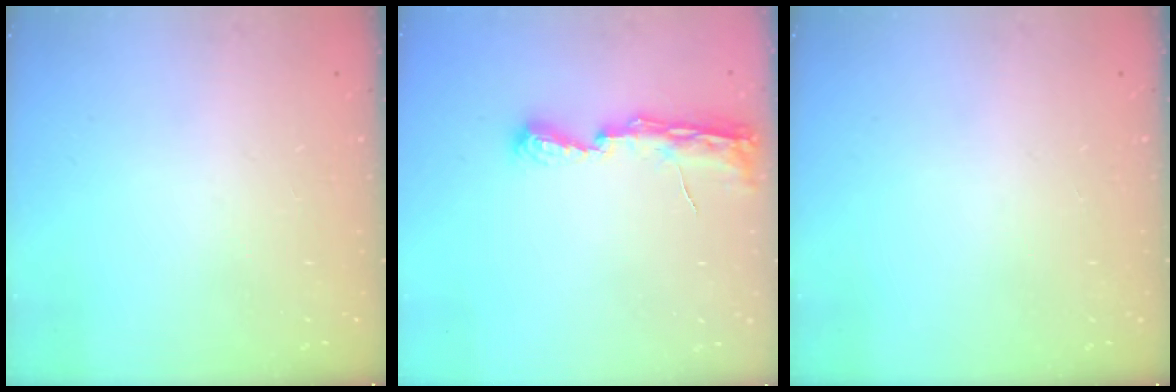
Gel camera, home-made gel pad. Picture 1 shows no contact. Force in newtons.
{"total": 7.6, "press": 7.5, "slide": 0.6}
{"total": 0.0}